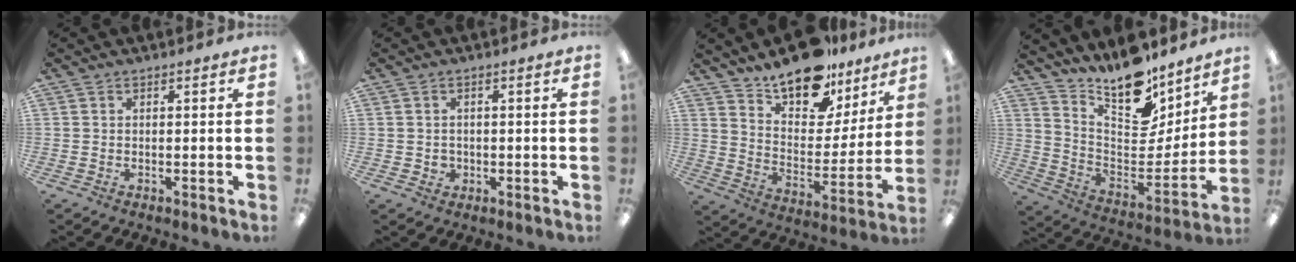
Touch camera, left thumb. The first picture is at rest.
{"total": 1.9, "force": [0.3, 1.8, 0.6], "torque": [-0.006, 0.000, 0.001]}
{"total": 16.7, "force": [13.7, 6.9, 6.4], "torque": [-0.109, -0.102, 0.243]}
{"total": 16.2, "force": [14.0, 5.7, 5.8], "torque": [-0.102, -0.121, 0.247]}